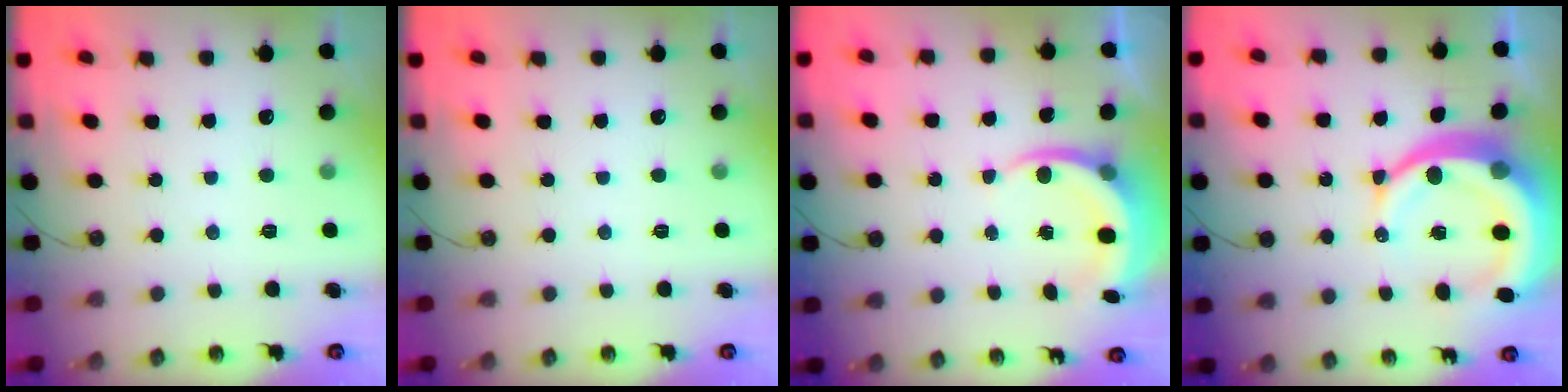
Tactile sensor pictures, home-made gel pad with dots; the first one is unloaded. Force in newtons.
{"total": 0.0}
{"total": 6.5, "press": 6.4, "slide": 1.0}
{"total": 16.9, "press": 16.8, "slide": 1.9}